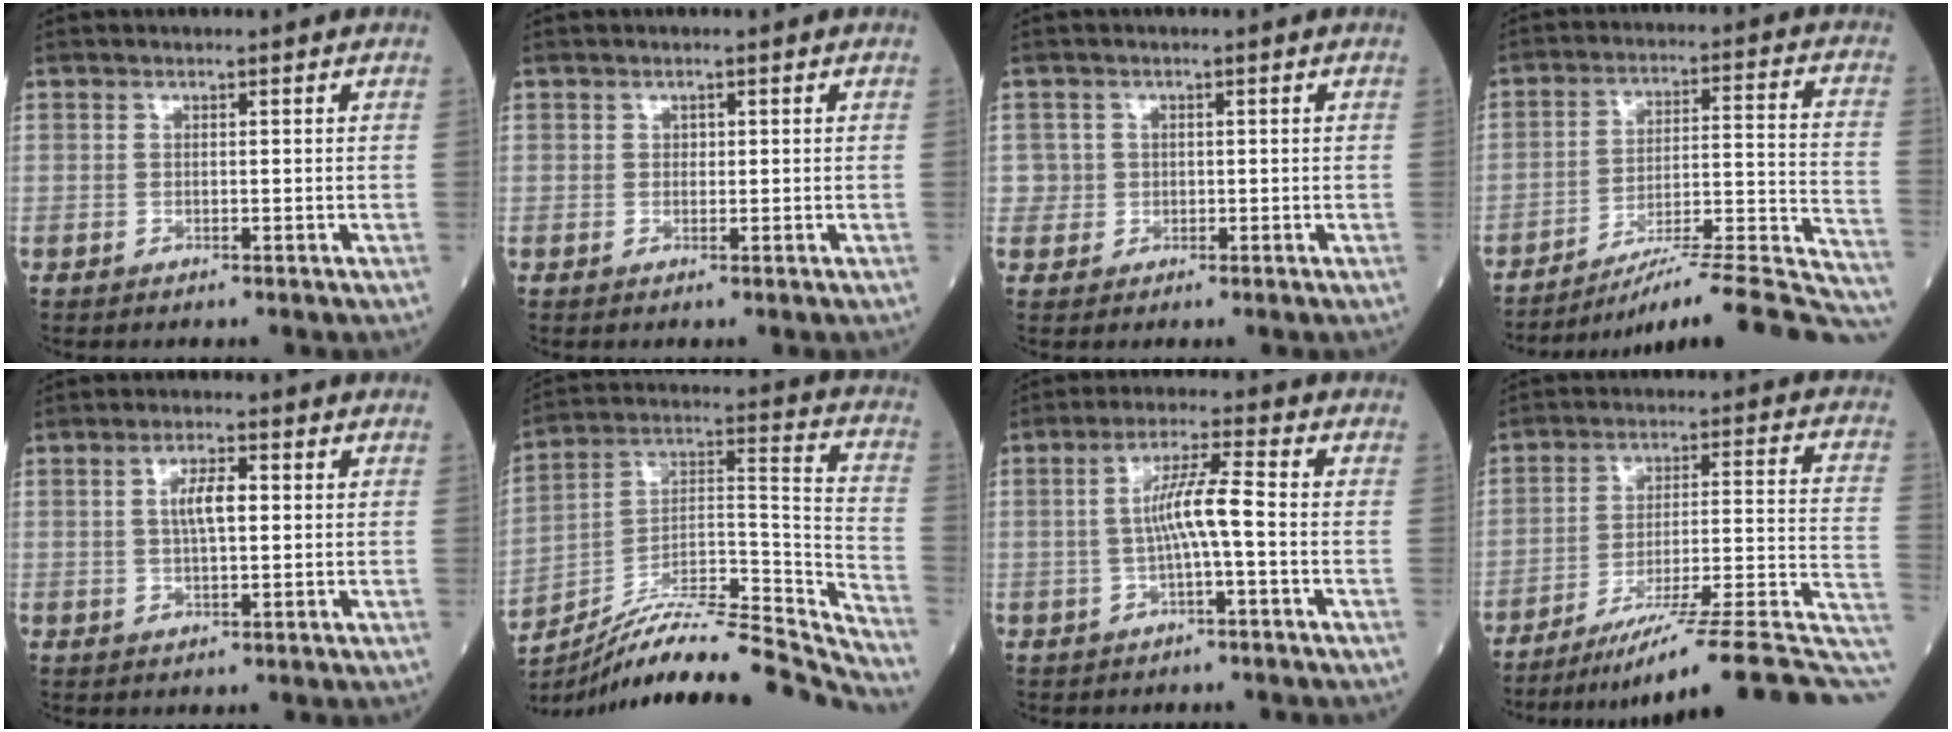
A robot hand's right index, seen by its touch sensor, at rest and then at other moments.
{"total": 0.6, "force": [0.2, 0.5, 0.3], "torque": [-0.005, 0.001, 0.005]}
{"total": 2.0, "force": [0.1, 1.9, -0.3], "torque": [0.017, 0.007, 0.001]}
{"total": 23.8, "force": [-21.4, -0.1, 10.4], "torque": [-0.078, 0.006, -0.299]}
{"total": 4.4, "force": [0.7, 1.2, 4.1], "torque": [-0.079, 0.009, 0.015]}
{"total": 25.7, "force": [-24.0, 1.8, 9.0], "torque": [-0.111, 0.027, -0.366]}
{"total": 6.2, "force": [-0.7, 0.0, 6.1], "torque": [-0.117, 0.013, -0.012]}
{"total": 21.0, "force": [-15.8, 0.4, 13.9], "torque": [-0.138, 0.021, -0.233]}